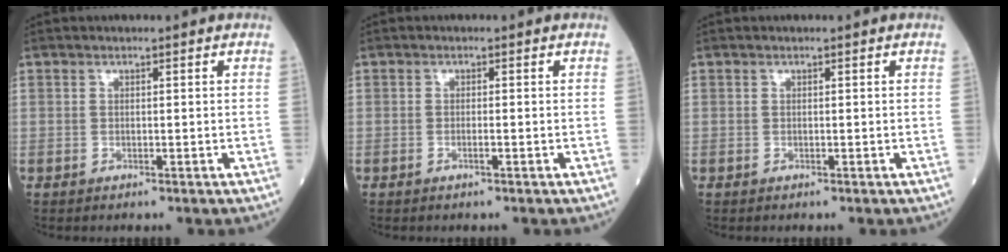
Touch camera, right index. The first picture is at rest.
{"total": 1.0, "force": [-0.4, 0.0, 0.9], "torque": [-0.019, 0.000, -0.007]}
{"total": 0.0}